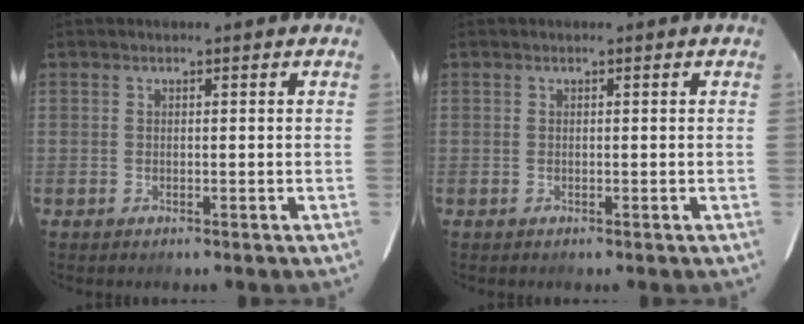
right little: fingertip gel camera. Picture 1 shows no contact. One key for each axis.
{"total": 0.0}